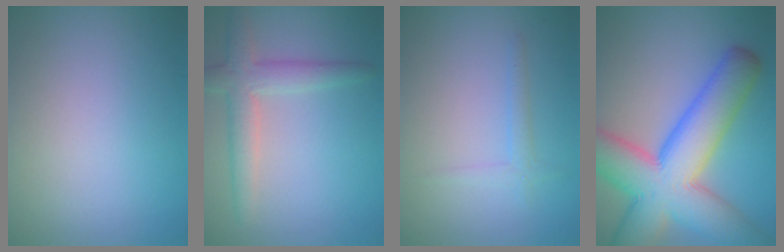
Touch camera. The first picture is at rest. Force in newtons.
{"total": 3.7, "press": 3.7, "slide": 0.2}
{"total": 1.3, "press": 1.3, "slide": 0.1}
{"total": 12.5, "press": 12.4, "slide": 0.5}